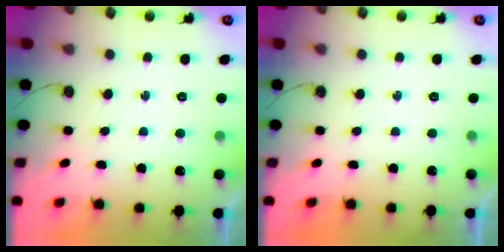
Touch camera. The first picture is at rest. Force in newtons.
{"total": 0.0}